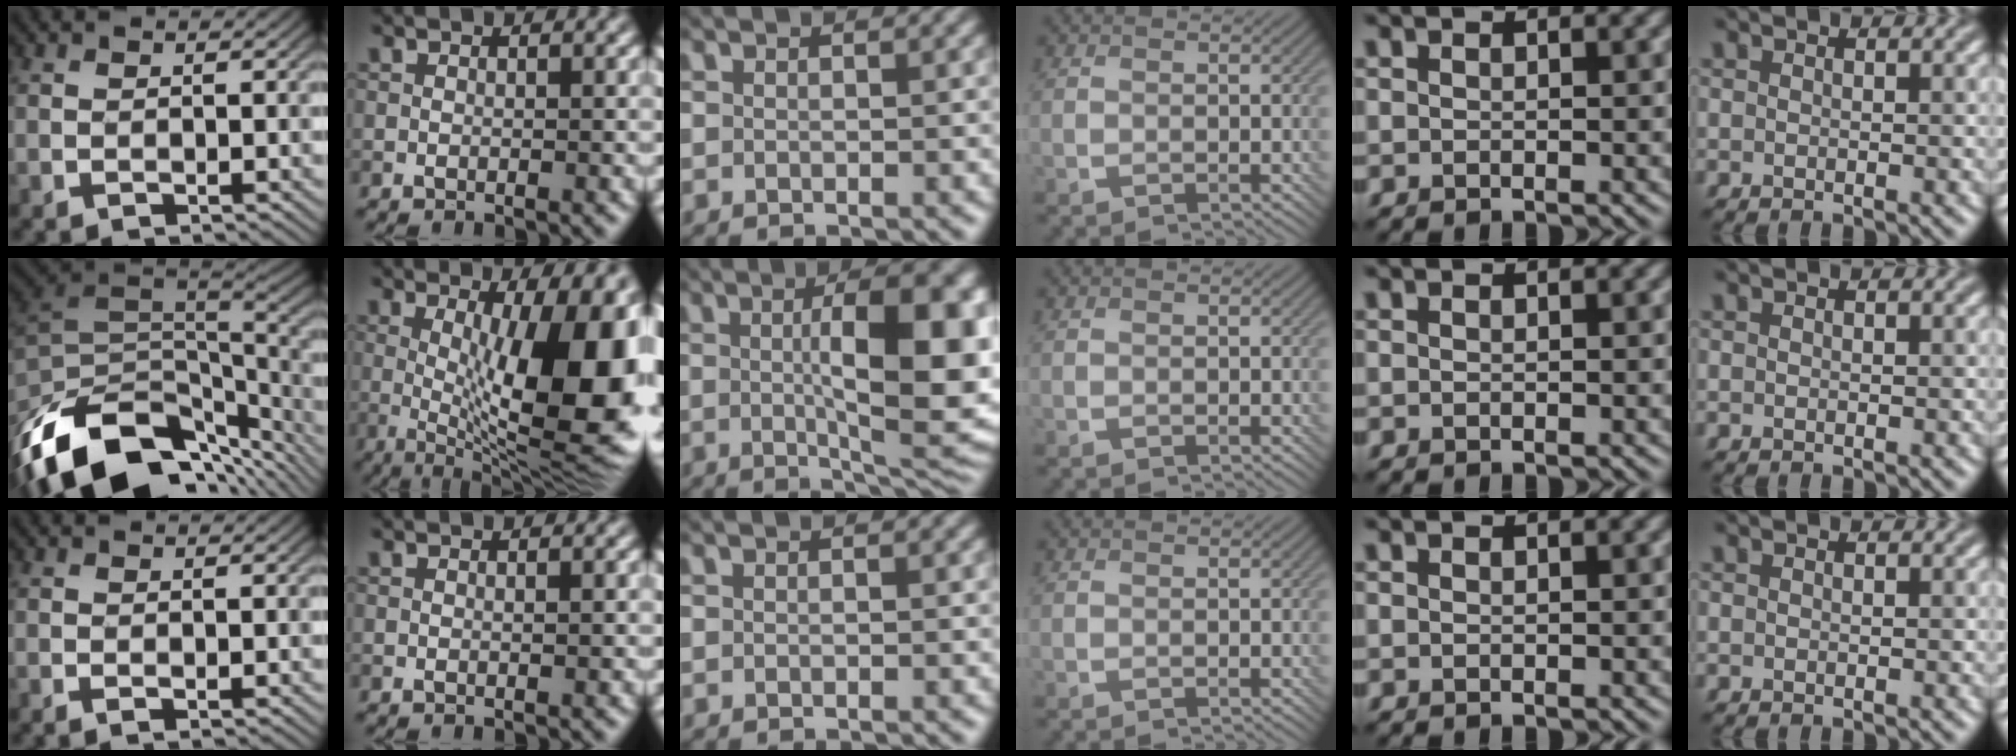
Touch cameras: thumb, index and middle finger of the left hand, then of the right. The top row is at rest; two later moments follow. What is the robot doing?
{"motion": "insert", "object": "bottle cap"}